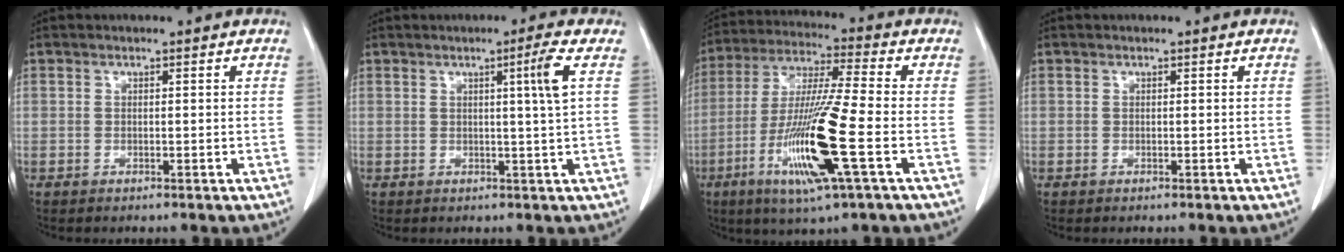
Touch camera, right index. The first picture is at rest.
{"total": 3.8, "force": [1.0, -1.3, 3.4], "torque": [-0.058, -0.007, 0.019]}
{"total": 16.1, "force": [-5.4, 0.0, 15.2], "torque": [-0.310, -0.024, -0.103]}
{"total": 0.0}